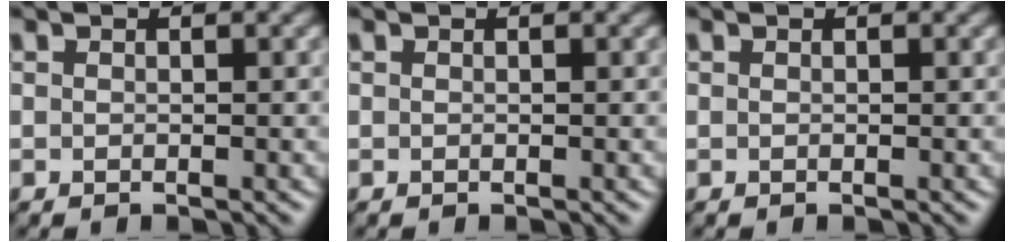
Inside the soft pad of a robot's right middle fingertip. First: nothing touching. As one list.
[{"total": 0.0}, {"total": 0.0}]